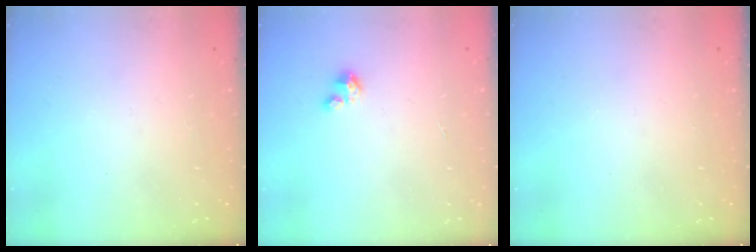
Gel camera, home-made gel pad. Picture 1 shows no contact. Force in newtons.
{"total": 3.0, "press": 3.0, "slide": 0.3}
{"total": 0.0}